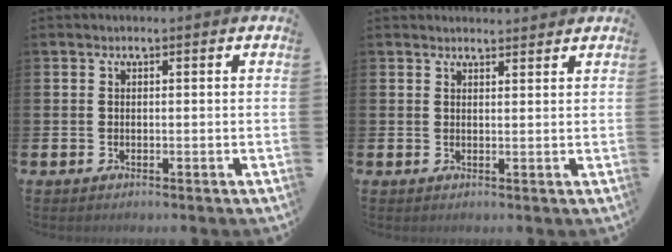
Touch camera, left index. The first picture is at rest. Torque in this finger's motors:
{"motor_torque": [-0.27, -0.42, -0.24, 0.00]}